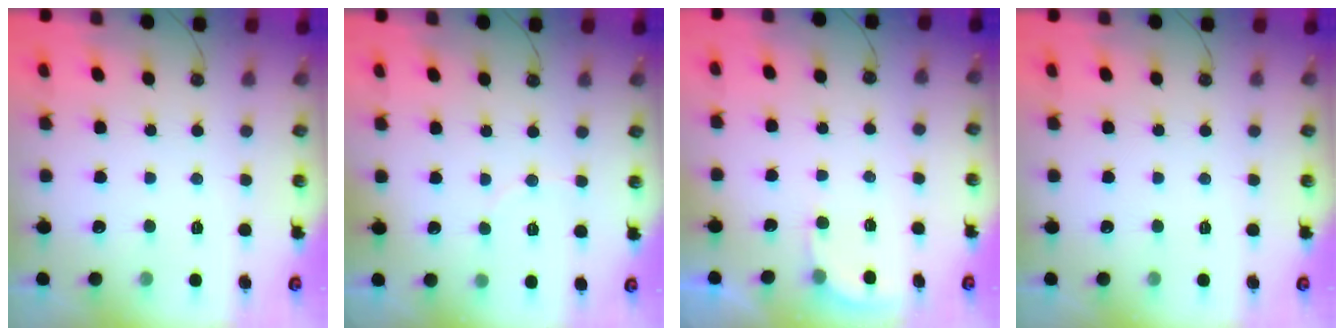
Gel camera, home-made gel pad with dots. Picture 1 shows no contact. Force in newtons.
{"total": 3.1, "press": 3.0, "slide": 0.6}
{"total": 2.6, "press": 2.6, "slide": 0.1}
{"total": 0.0}